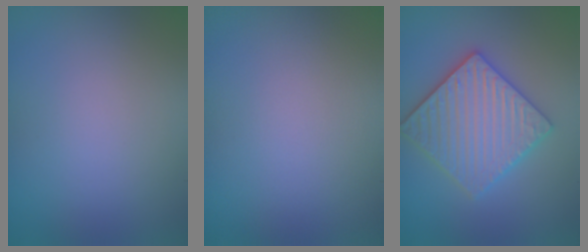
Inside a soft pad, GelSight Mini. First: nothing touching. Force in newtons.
{"total": 0.0}
{"total": 5.9, "press": 5.8, "slide": 1.0}